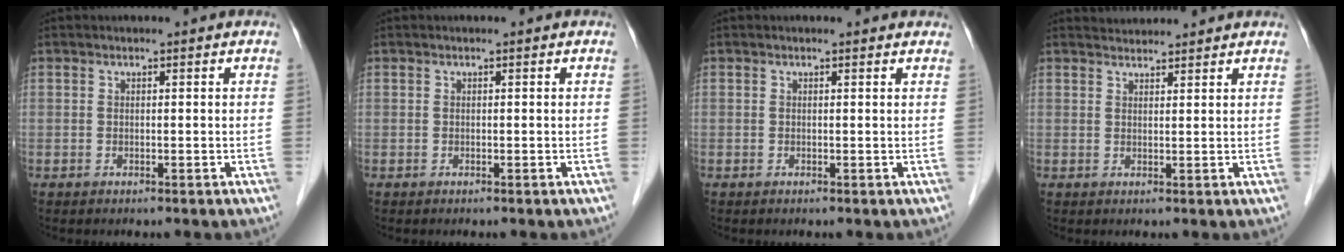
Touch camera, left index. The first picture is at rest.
{"total": 0.0}
{"total": 1.9, "force": [1.7, 0.6, 0.5], "torque": [-0.015, 0.008, 0.007]}
{"total": 3.1, "force": [3.0, 0.3, 0.0], "torque": [-0.008, 0.025, 0.049]}